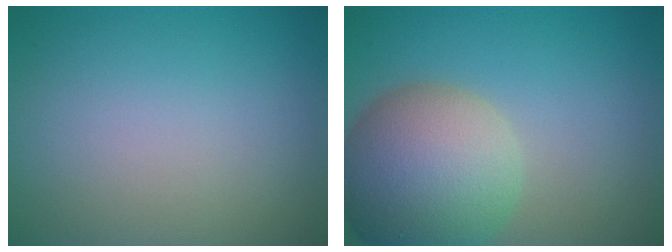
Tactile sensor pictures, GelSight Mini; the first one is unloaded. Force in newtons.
{"total": 10.6, "press": 10.5, "slide": 0.8}